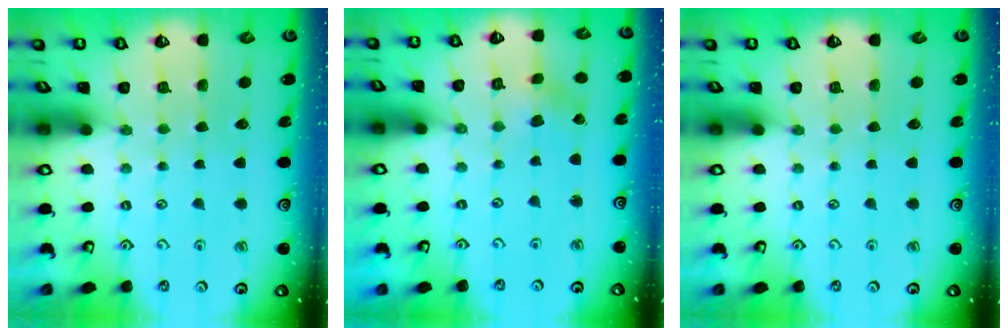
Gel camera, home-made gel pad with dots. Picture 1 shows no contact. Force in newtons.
{"total": 1.6, "press": 1.5, "slide": 0.2}
{"total": 0.0}